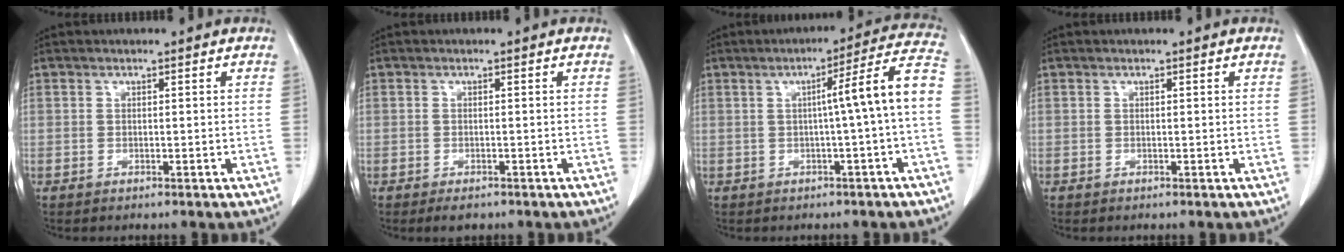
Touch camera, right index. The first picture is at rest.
{"total": 1.7, "force": [-1.2, 1.0, 0.8], "torque": [-0.012, -0.001, -0.011]}
{"total": 9.4, "force": [-0.4, -1.2, 9.3], "torque": [-0.122, 0.022, -0.010]}
{"total": 0.0}